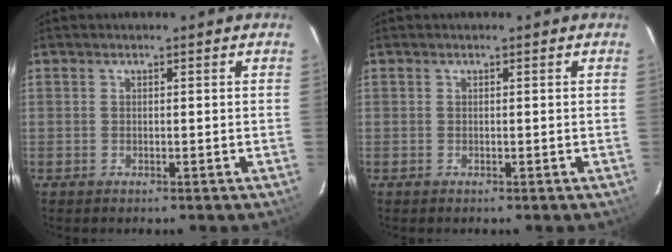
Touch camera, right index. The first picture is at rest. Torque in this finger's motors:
{"motor_torque": [0.00, 0.00, 0.00, 0.00]}